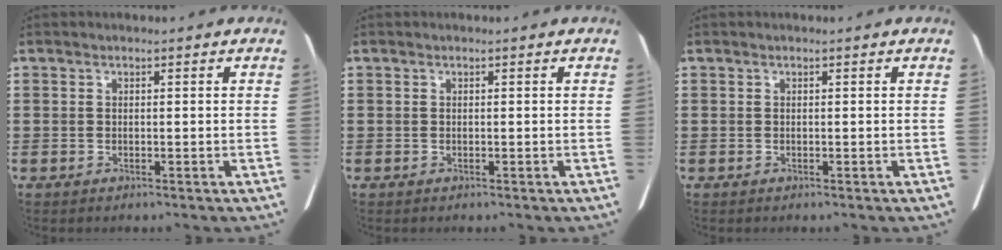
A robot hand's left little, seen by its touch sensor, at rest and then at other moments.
{"total": 0.0}
{"total": 0.0}